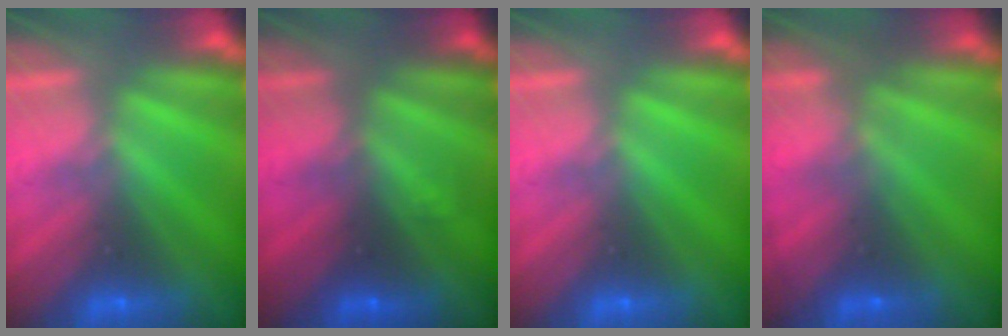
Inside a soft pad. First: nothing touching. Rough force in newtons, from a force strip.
{"total": 1.6}
{"total": 0.0}
{"total": 7.6}